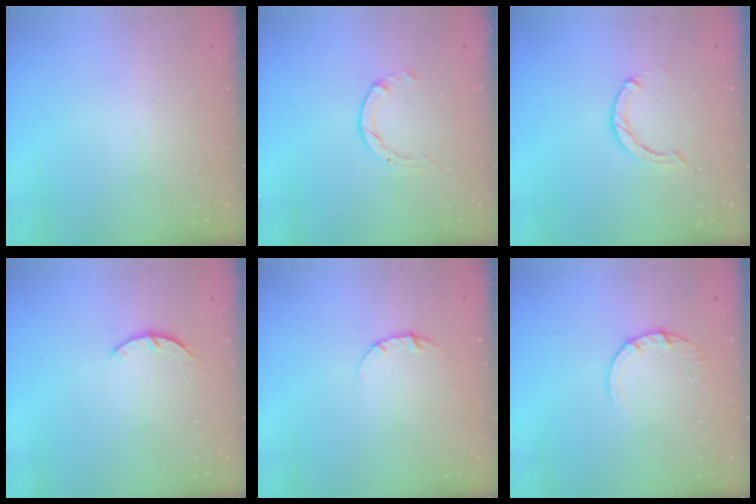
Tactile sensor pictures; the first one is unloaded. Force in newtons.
{"total": 0.5, "press": 0.5, "slide": 0.1}
{"total": 0.0}
{"total": 2.9, "press": 2.8, "slide": 0.5}
{"total": 3.8, "press": 3.8, "slide": 0.4}
{"total": 2.7, "press": 2.7, "slide": 0.4}